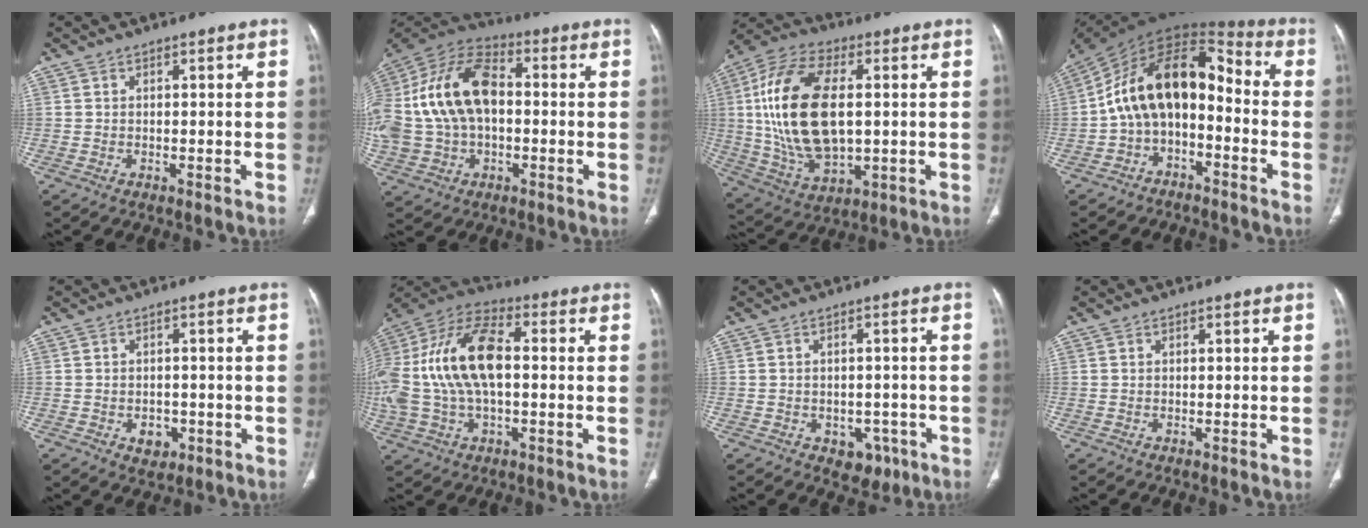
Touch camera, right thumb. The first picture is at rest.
{"total": 22.7, "force": [1.0, 14.7, 17.2], "torque": [-0.367, 0.027, 0.017]}
{"total": 22.3, "force": [2.0, 12.1, 18.7], "torque": [-0.369, -0.001, 0.044]}
{"total": 16.0, "force": [-2.5, 9.9, 12.3], "torque": [-0.186, 0.088, -0.053]}
{"total": 3.6, "force": [-1.3, 2.7, 2.0], "torque": [-0.013, 0.006, -0.010]}
{"total": 21.7, "force": [0.6, 11.5, 18.4], "torque": [-0.397, 0.028, 0.006]}
{"total": 5.3, "force": [-2.3, 3.9, 2.8], "torque": [-0.012, 0.015, -0.021]}
{"total": 0.0}